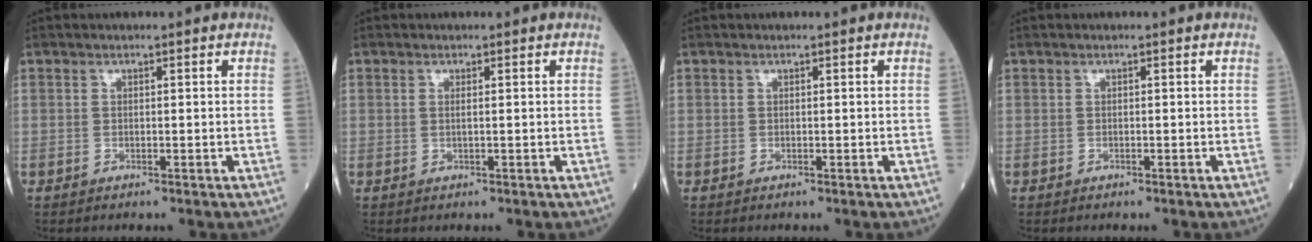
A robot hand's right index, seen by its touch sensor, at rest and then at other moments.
{"total": 0.5, "force": [0.2, -0.1, 0.5], "torque": [-0.015, -0.001, 0.004]}
{"total": 0.0}
{"total": 0.0}